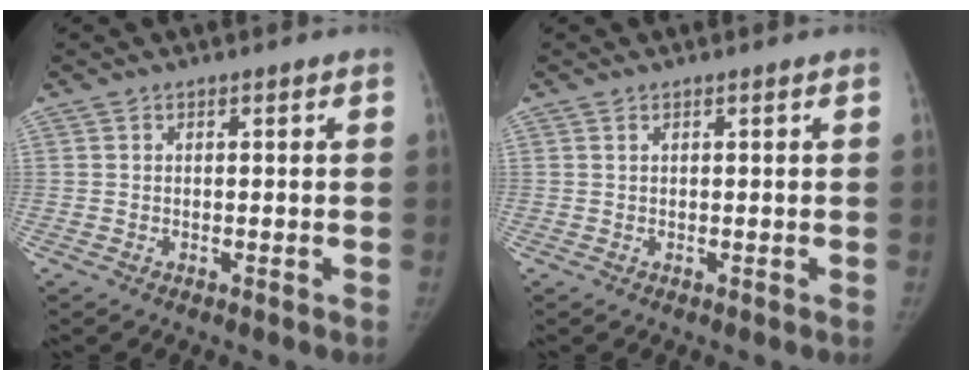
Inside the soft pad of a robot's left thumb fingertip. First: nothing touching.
{"total": 0.0}